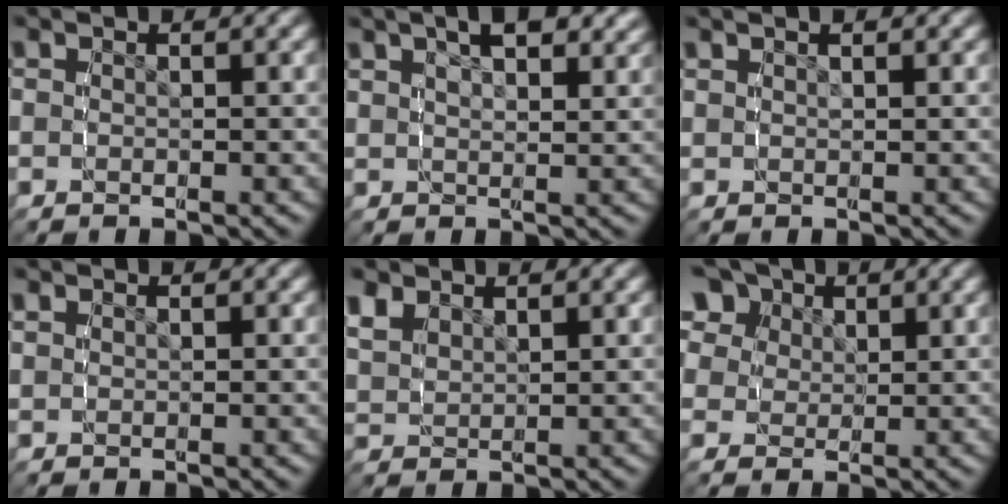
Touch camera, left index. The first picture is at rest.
{"total": 4.5, "force": [3.0, 1.5, 3.0], "torque": [-0.034, 0.010, 0.051]}
{"total": 0.9, "force": [0.7, 0.0, 0.5], "torque": [-0.004, -0.002, 0.020]}
{"total": 0.7, "force": [0.5, 0.3, 0.3], "torque": [-0.008, -0.004, 0.019]}
{"total": 2.8, "force": [1.8, 1.8, 1.2], "torque": [-0.038, -0.005, 0.047]}
{"total": 8.1, "force": [4.4, 5.6, 3.8], "torque": [-0.070, 0.006, 0.073]}